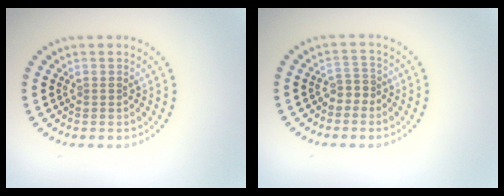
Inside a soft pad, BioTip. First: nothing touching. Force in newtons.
{"total": 1.7, "press": 1.2, "slide": 1.2}